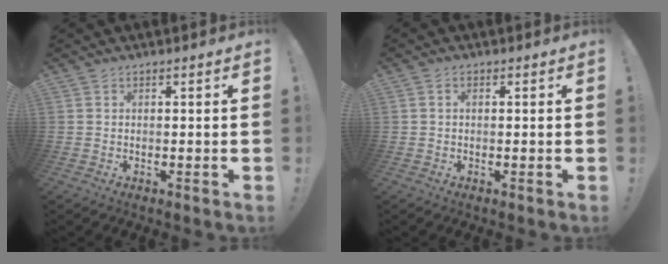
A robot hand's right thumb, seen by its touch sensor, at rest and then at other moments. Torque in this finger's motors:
{"motor_torque": [-0.30, 0.15, -0.03, 0.17, 0.05]}